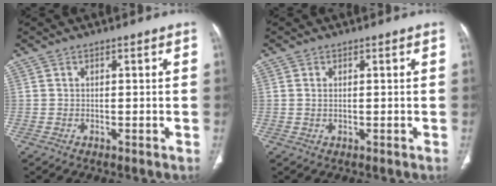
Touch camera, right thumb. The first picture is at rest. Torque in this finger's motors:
{"motor_torque": [-0.16, 0.14, -0.09, 0.20, 0.00]}